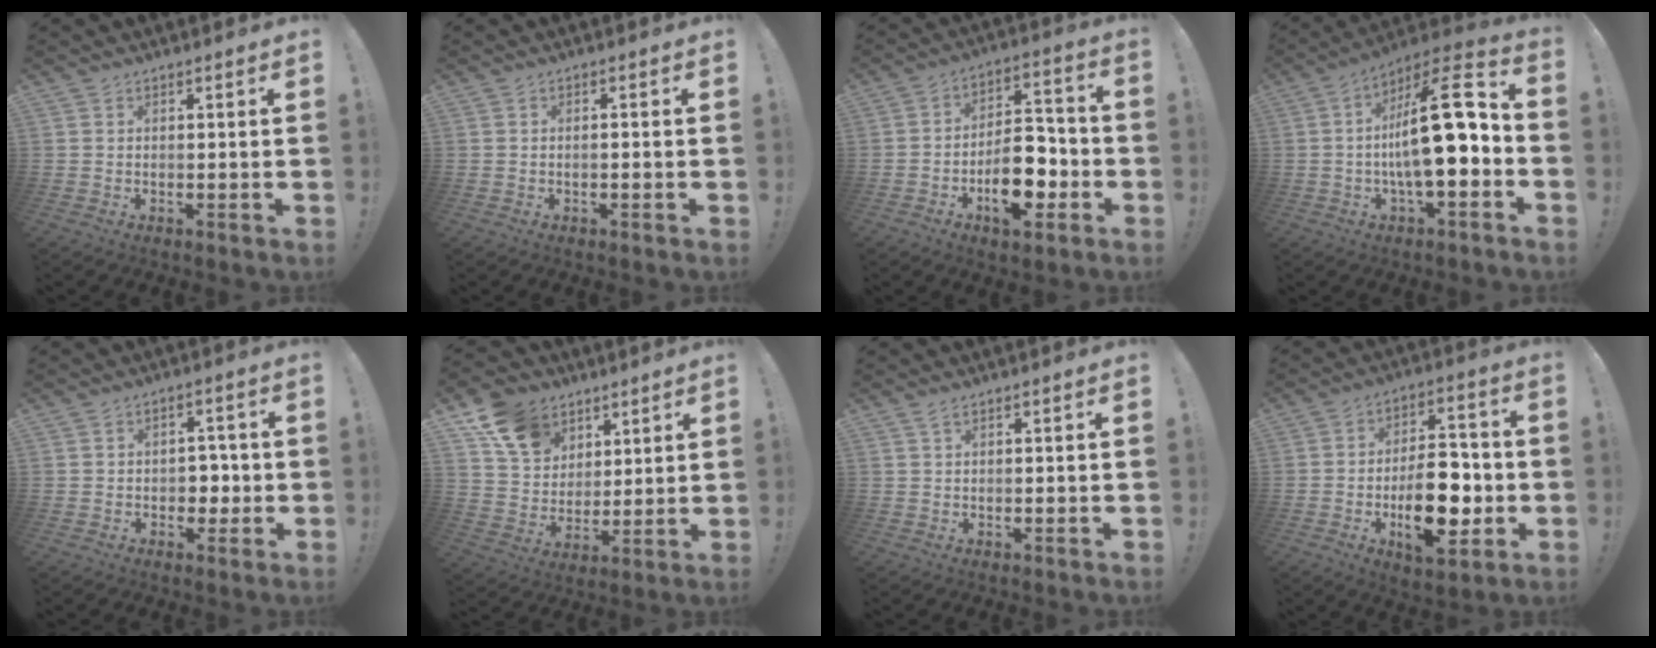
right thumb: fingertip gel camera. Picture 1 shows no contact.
{"total": 1.2, "force": [-0.7, -0.3, 0.9], "torque": [-0.018, 0.002, -0.012]}
{"total": 15.5, "force": [-5.9, 8.4, 11.6], "torque": [-0.169, 0.044, -0.092]}
{"total": 21.4, "force": [-1.0, 6.4, 20.4], "torque": [-0.327, 0.008, -0.021]}
{"total": 4.8, "force": [-0.7, 4.2, 2.3], "torque": [-0.024, 0.004, -0.011]}
{"total": 14.3, "force": [8.9, 9.8, 5.3], "torque": [-0.094, -0.050, 0.176]}
{"total": 1.2, "force": [0.6, -0.1, 1.1], "torque": [-0.028, 0.003, 0.011]}
{"total": 18.0, "force": [-4.0, 9.4, 14.8], "torque": [-0.235, 0.014, -0.060]}